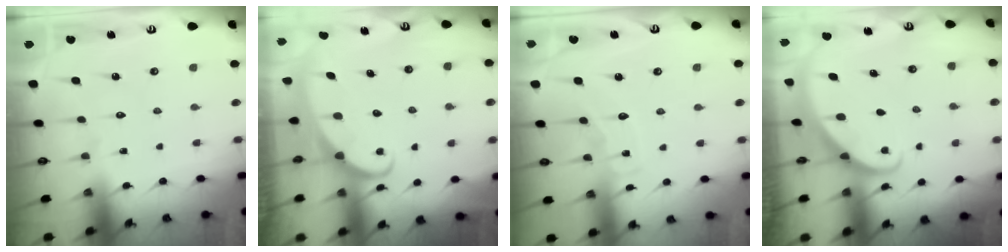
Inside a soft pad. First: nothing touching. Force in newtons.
{"total": 2.6, "press": 2.6, "slide": 0.3}
{"total": 5.6, "press": 5.5, "slide": 0.6}
{"total": 1.9, "press": 1.9, "slide": 0.1}